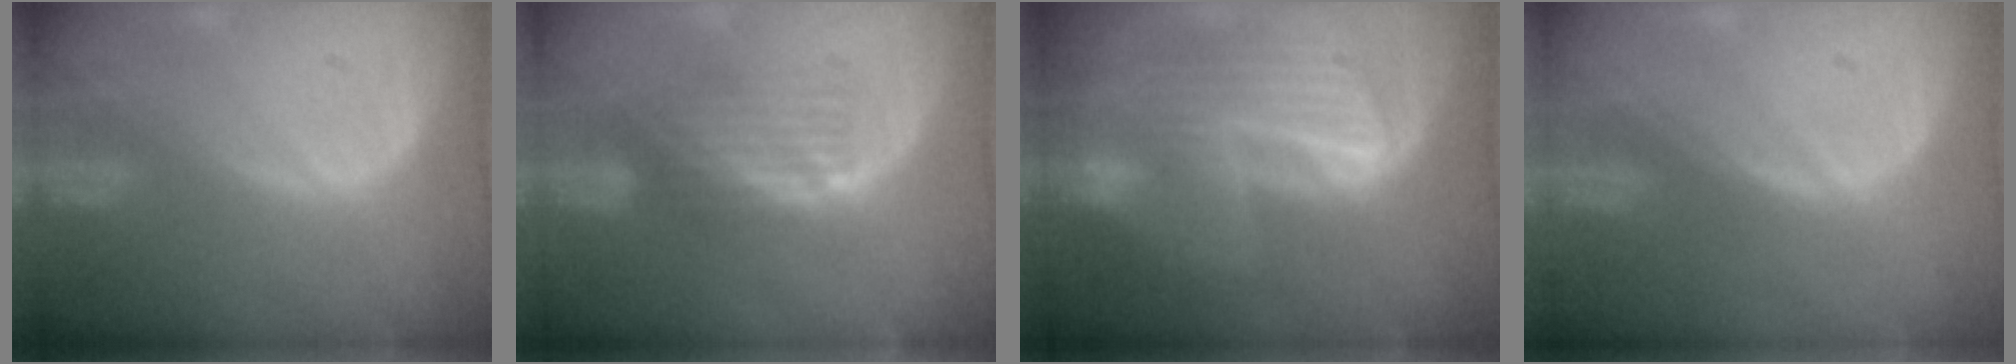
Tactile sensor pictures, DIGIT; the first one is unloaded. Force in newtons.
{"total": 5.0, "press": 4.3, "slide": 2.6}
{"total": 10.0, "press": 8.7, "slide": 5.0}
{"total": 0.0}